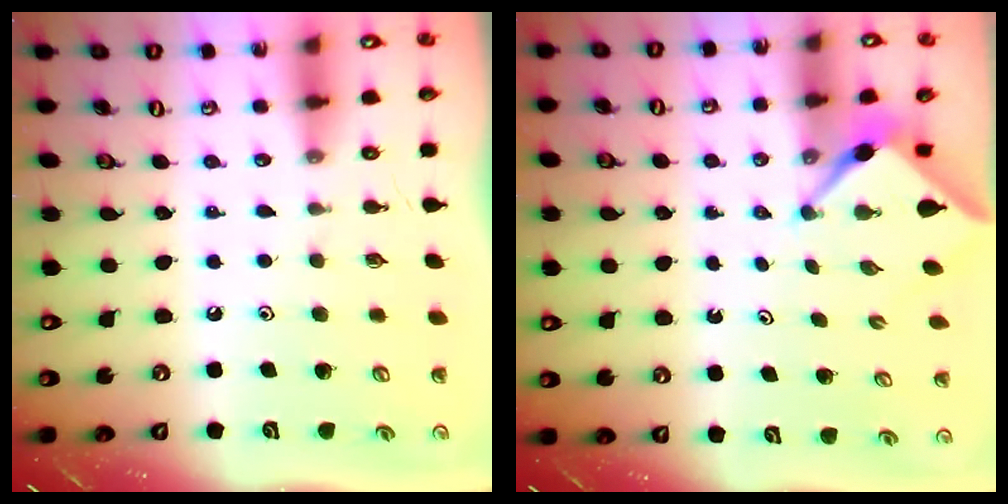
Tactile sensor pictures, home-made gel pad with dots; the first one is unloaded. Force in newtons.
{"total": 3.2, "press": 3.2, "slide": 0.3}